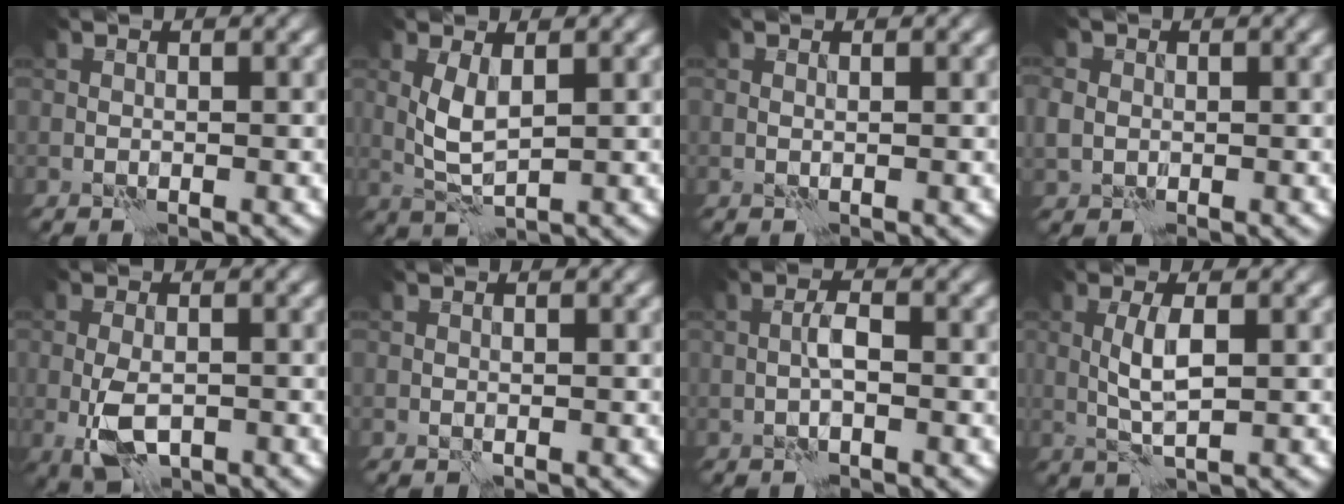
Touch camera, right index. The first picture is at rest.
{"total": 3.1, "force": [0.7, 1.3, 2.8], "torque": [-0.065, 0.002, 0.019]}
{"total": 0.0}
{"total": 2.1, "force": [0.2, 2.0, 0.7], "torque": [-0.019, 0.005, 0.003]}
{"total": 4.2, "force": [-1.4, 2.1, 3.4], "torque": [-0.072, -0.009, -0.023]}
{"total": 0.0}
{"total": 1.7, "force": [-0.5, 0.4, 1.5], "torque": [-0.029, 0.010, -0.010]}
{"total": 3.0, "force": [0.2, 0.8, 2.9], "torque": [-0.063, 0.008, 0.006]}